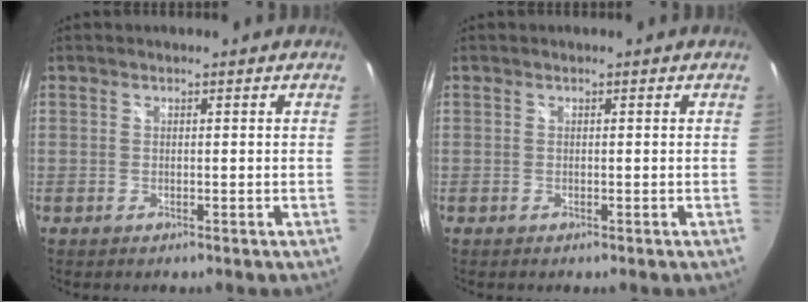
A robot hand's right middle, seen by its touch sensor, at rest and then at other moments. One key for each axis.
{"total": 0.0}